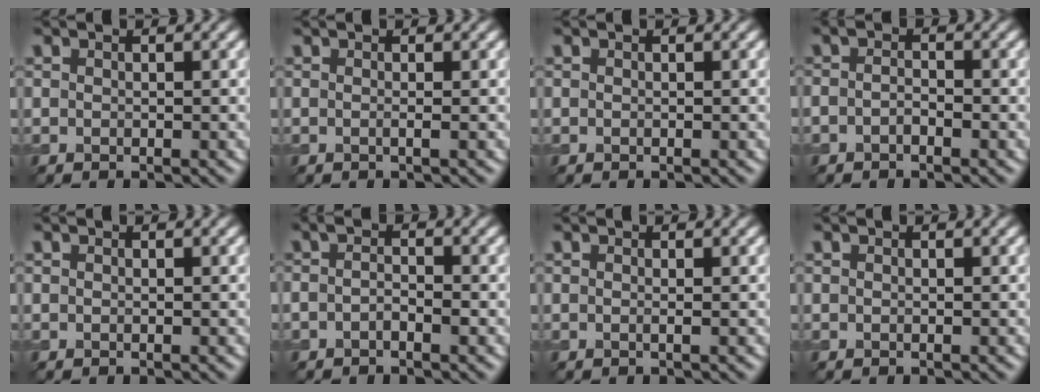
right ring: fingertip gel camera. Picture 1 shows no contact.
{"total": 1.1, "force": [-0.1, 0.4, 1.0], "torque": [-0.012, -0.006, -0.010]}
{"total": 0.0}
{"total": 1.1, "force": [-0.6, 0.4, 0.9], "torque": [-0.020, 0.000, -0.013]}
{"total": 0.0}
{"total": 1.4, "force": [-0.6, 0.4, 1.2], "torque": [-0.023, -0.002, -0.013]}
{"total": 0.7, "force": [-0.1, 0.2, 0.6], "torque": [-0.008, -0.003, -0.005]}
{"total": 0.0}